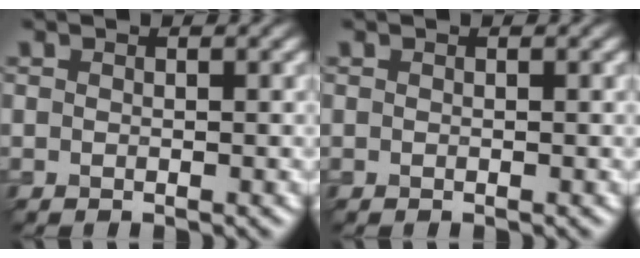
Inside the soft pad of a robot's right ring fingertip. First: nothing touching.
{"total": 0.0}